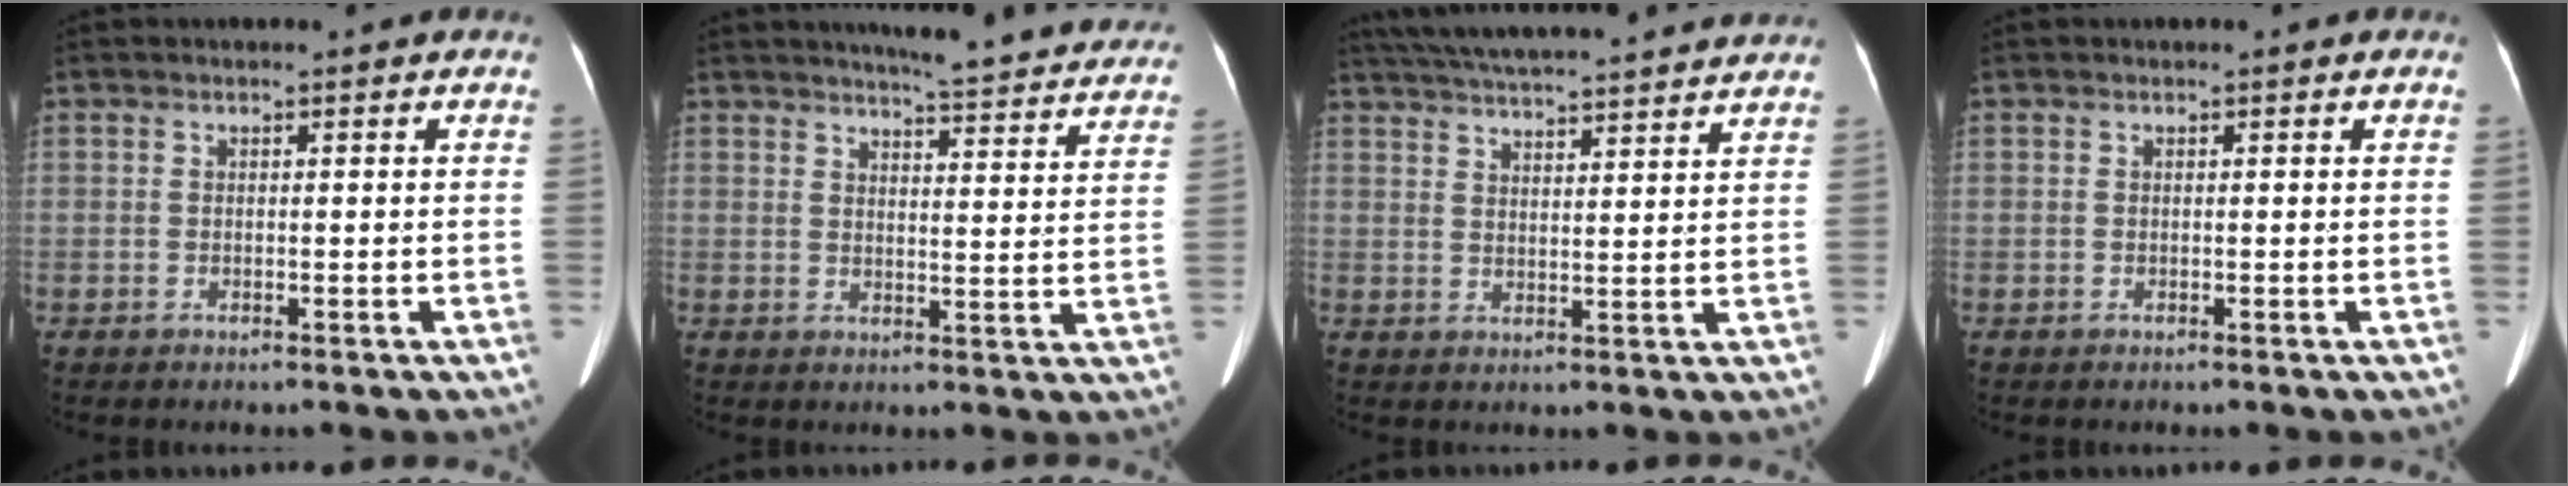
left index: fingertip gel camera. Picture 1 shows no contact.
{"total": 18.8, "force": [17.7, 1.7, 6.2], "torque": [-0.074, -0.049, 0.199]}
{"total": 20.1, "force": [18.4, 1.4, 8.2], "torque": [-0.140, 0.034, 0.255]}
{"total": 0.0}